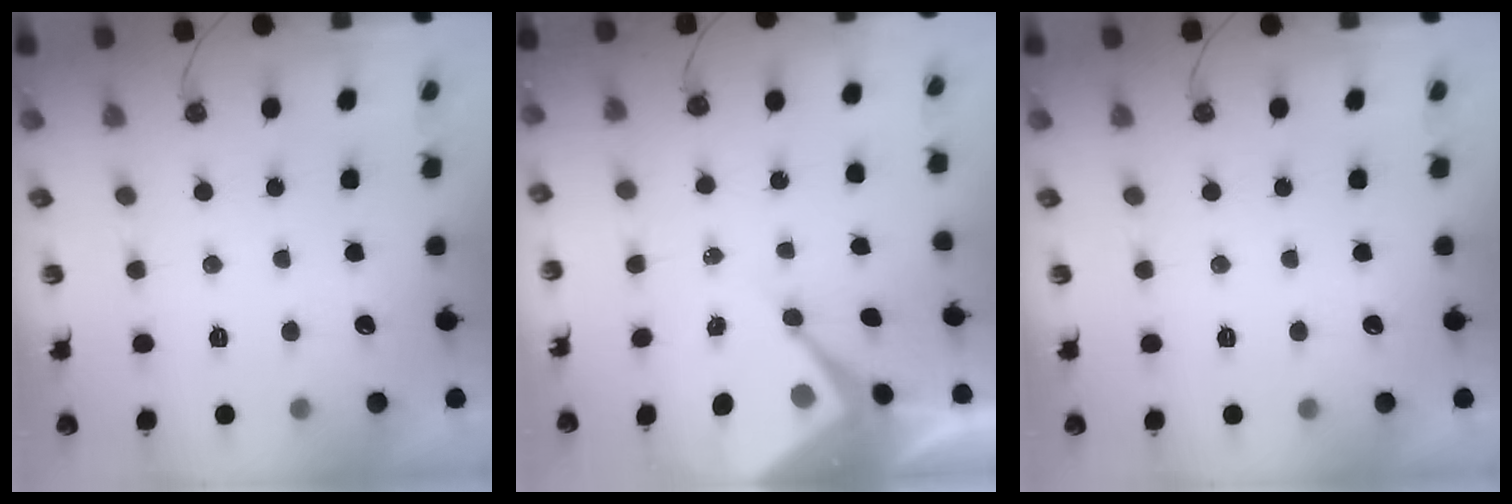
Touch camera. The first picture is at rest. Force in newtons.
{"total": 8.0, "press": 8.0, "slide": 0.6}
{"total": 0.0}